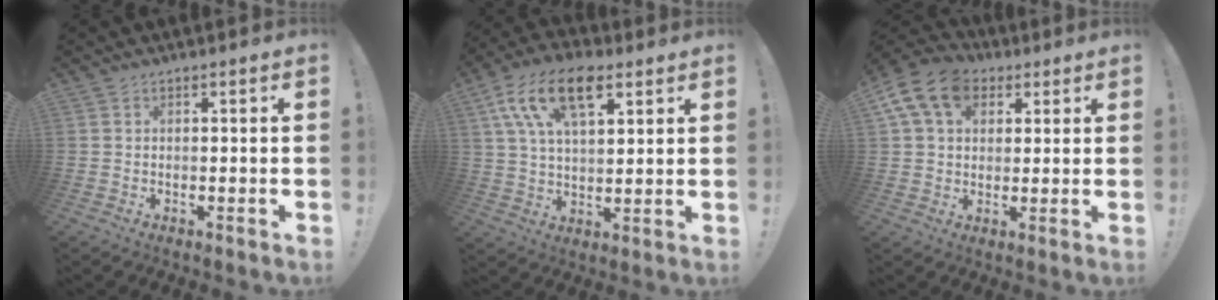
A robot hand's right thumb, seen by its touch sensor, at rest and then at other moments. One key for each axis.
{"total": 16.4, "fx": 7.8, "fy": 8.3, "fz": 11.8, "tx": -0.215, "ty": -0.015, "tz": 0.139}
{"total": 14.3, "fx": 5.7, "fy": 10.1, "fz": 8.3, "tx": -0.149, "ty": -0.012, "tz": 0.111}